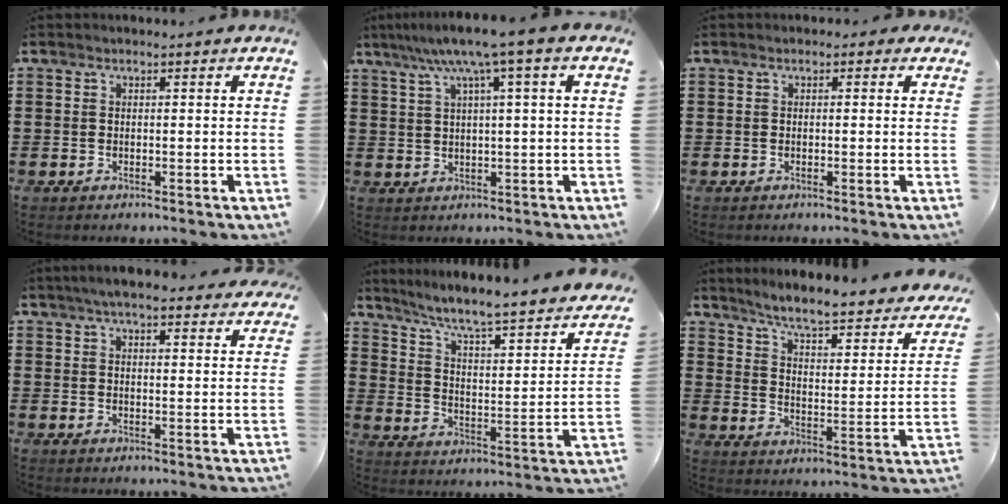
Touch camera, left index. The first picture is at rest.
{"total": 6.7, "force": [3.1, -0.3, 6.0], "torque": [-0.123, -0.006, 0.048]}
{"total": 0.8, "force": [-0.1, 0.7, 0.5], "torque": [-0.011, 0.005, -0.004]}
{"total": 5.4, "force": [4.9, 0.7, 2.3], "torque": [-0.057, -0.007, 0.089]}
{"total": 5.8, "force": [4.6, 0.0, 3.5], "torque": [-0.089, -0.046, 0.067]}
{"total": 5.8, "force": [5.0, -0.2, 2.9], "torque": [-0.077, -0.040, 0.078]}